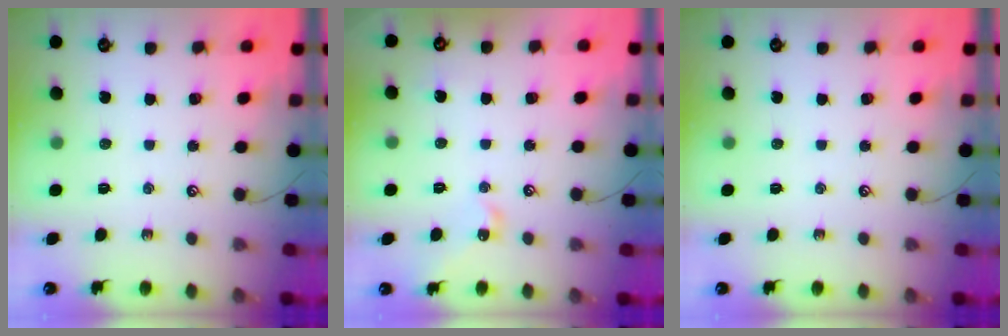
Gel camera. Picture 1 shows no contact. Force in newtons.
{"total": 5.1, "press": 5.1, "slide": 0.2}
{"total": 0.0}